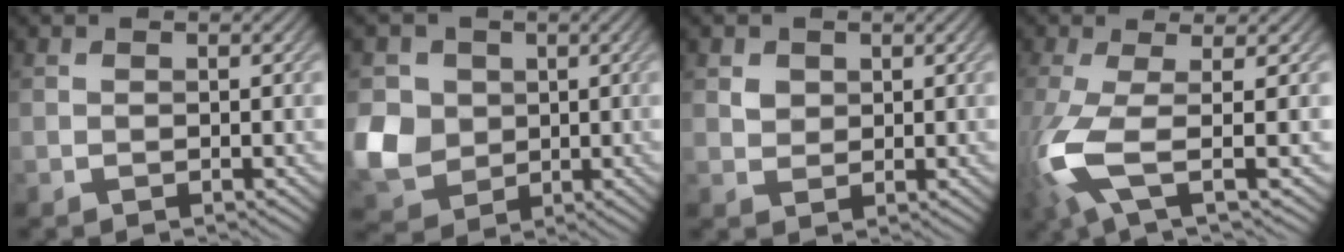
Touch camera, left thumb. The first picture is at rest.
{"total": 7.6, "force": [0.6, 6.8, 3.4], "torque": [-0.116, -0.014, 0.003]}
{"total": 1.8, "force": [0.9, 1.4, 0.5], "torque": [-0.014, -0.003, 0.015]}
{"total": 8.0, "force": [-1.5, 1.8, 7.6], "torque": [-0.172, -0.011, -0.036]}